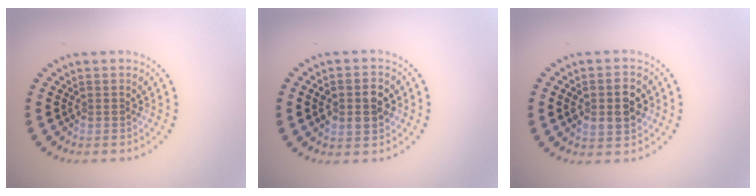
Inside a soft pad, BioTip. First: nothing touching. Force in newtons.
{"total": 3.8, "press": 3.8, "slide": 0.2}
{"total": 3.9, "press": 3.9, "slide": 0.2}